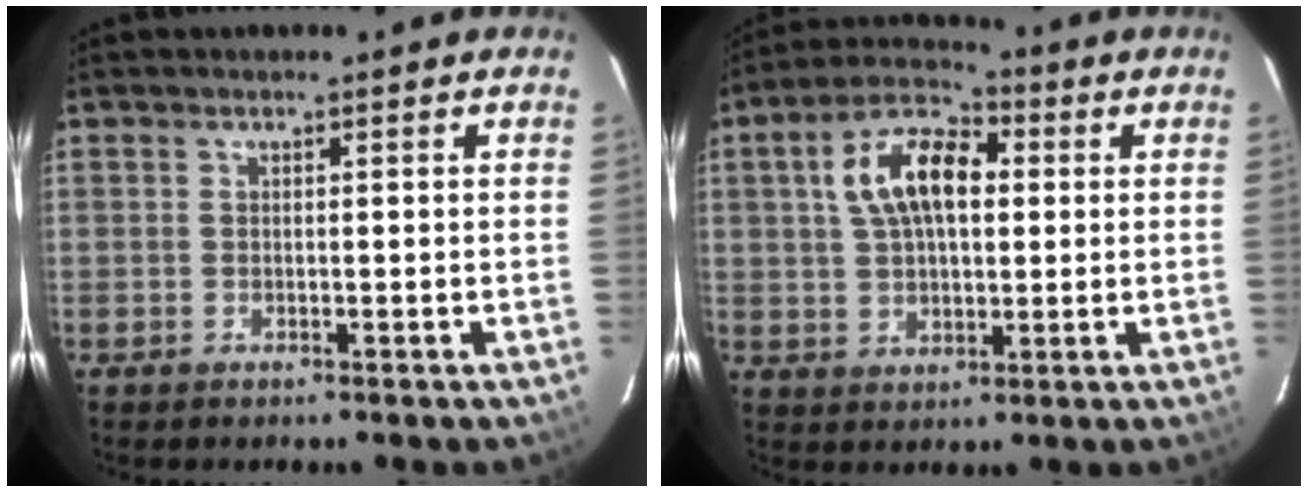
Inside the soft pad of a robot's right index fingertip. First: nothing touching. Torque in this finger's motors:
{"motor_torque": [0.59, 0.26, 0.47, 0.10]}